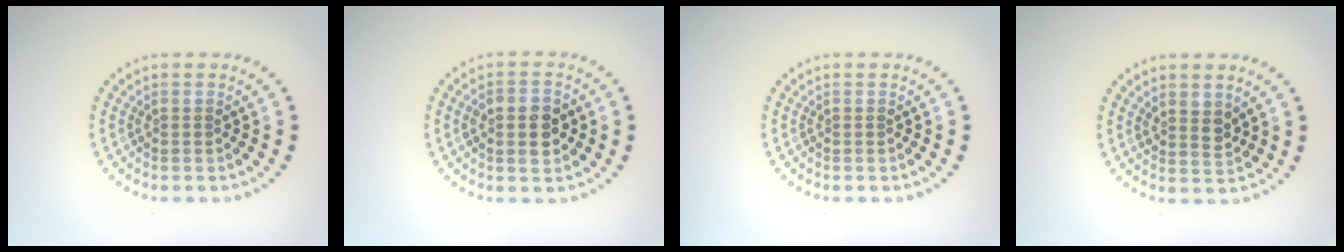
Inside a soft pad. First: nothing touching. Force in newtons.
{"total": 3.9, "press": 3.9, "slide": 0.3}
{"total": 0.0}
{"total": 1.8, "press": 1.6, "slide": 1.0}